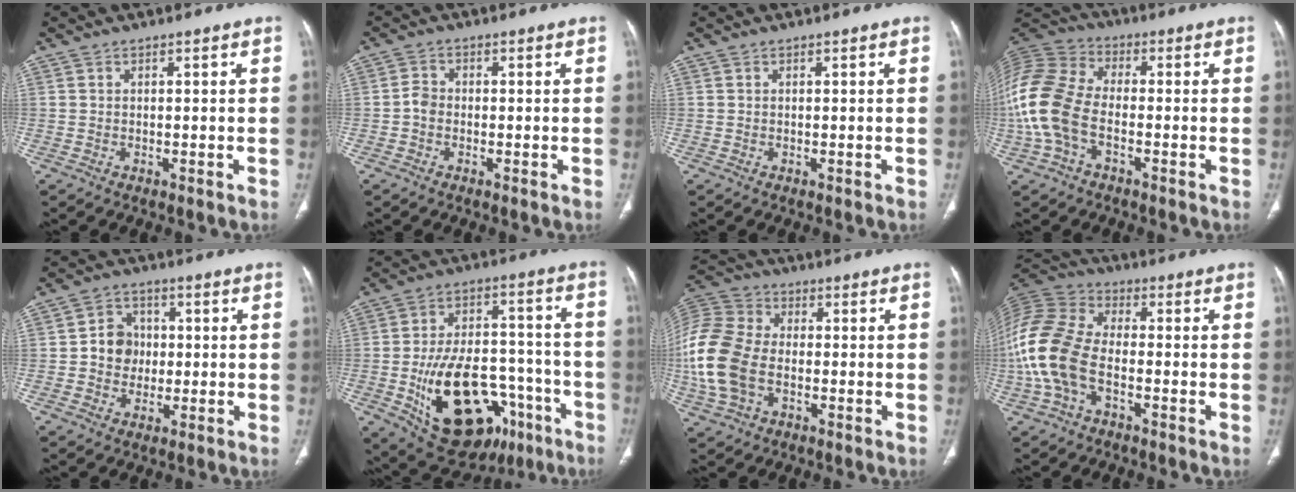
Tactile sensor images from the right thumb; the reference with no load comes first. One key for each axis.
{"total": 2.2, "fx": -0.6, "fy": 1.7, "fz": 1.2, "tx": -0.016, "ty": 0.007, "tz": -0.018}
{"total": 0.0}
{"total": 16.1, "fx": -3.4, "fy": 9.9, "fz": 12.2, "tx": -0.279, "ty": 0.029, "tz": -0.068}
{"total": 6.6, "fx": -0.1, "fy": 5.9, "fz": 3.0, "tx": -0.015, "ty": 0.011, "tz": -0.009}
{"total": 25.1, "fx": -10.2, "fy": 14.5, "fz": 17.8, "tx": -0.285, "ty": 0.047, "tz": -0.138}
{"total": 17.6, "fx": -2.8, "fy": 11.8, "fz": 12.8, "tx": -0.296, "ty": 0.014, "tz": -0.054}
{"total": 16.1, "fx": -3.7, "fy": 9.5, "fz": 12.5, "tx": -0.282, "ty": 0.030, "tz": -0.074}